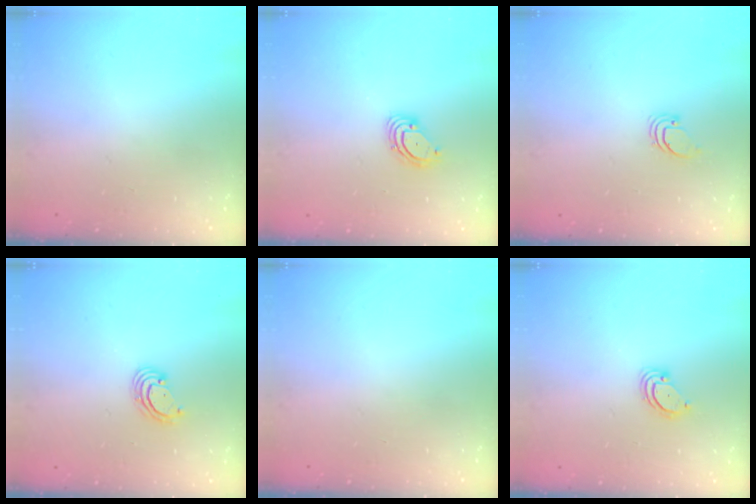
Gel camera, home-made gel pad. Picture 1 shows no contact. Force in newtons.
{"total": 3.6, "press": 3.6, "slide": 0.3}
{"total": 0.9, "press": 0.9, "slide": 0.0}
{"total": 2.6, "press": 2.6, "slide": 0.2}
{"total": 0.0}
{"total": 3.4, "press": 3.3, "slide": 0.3}